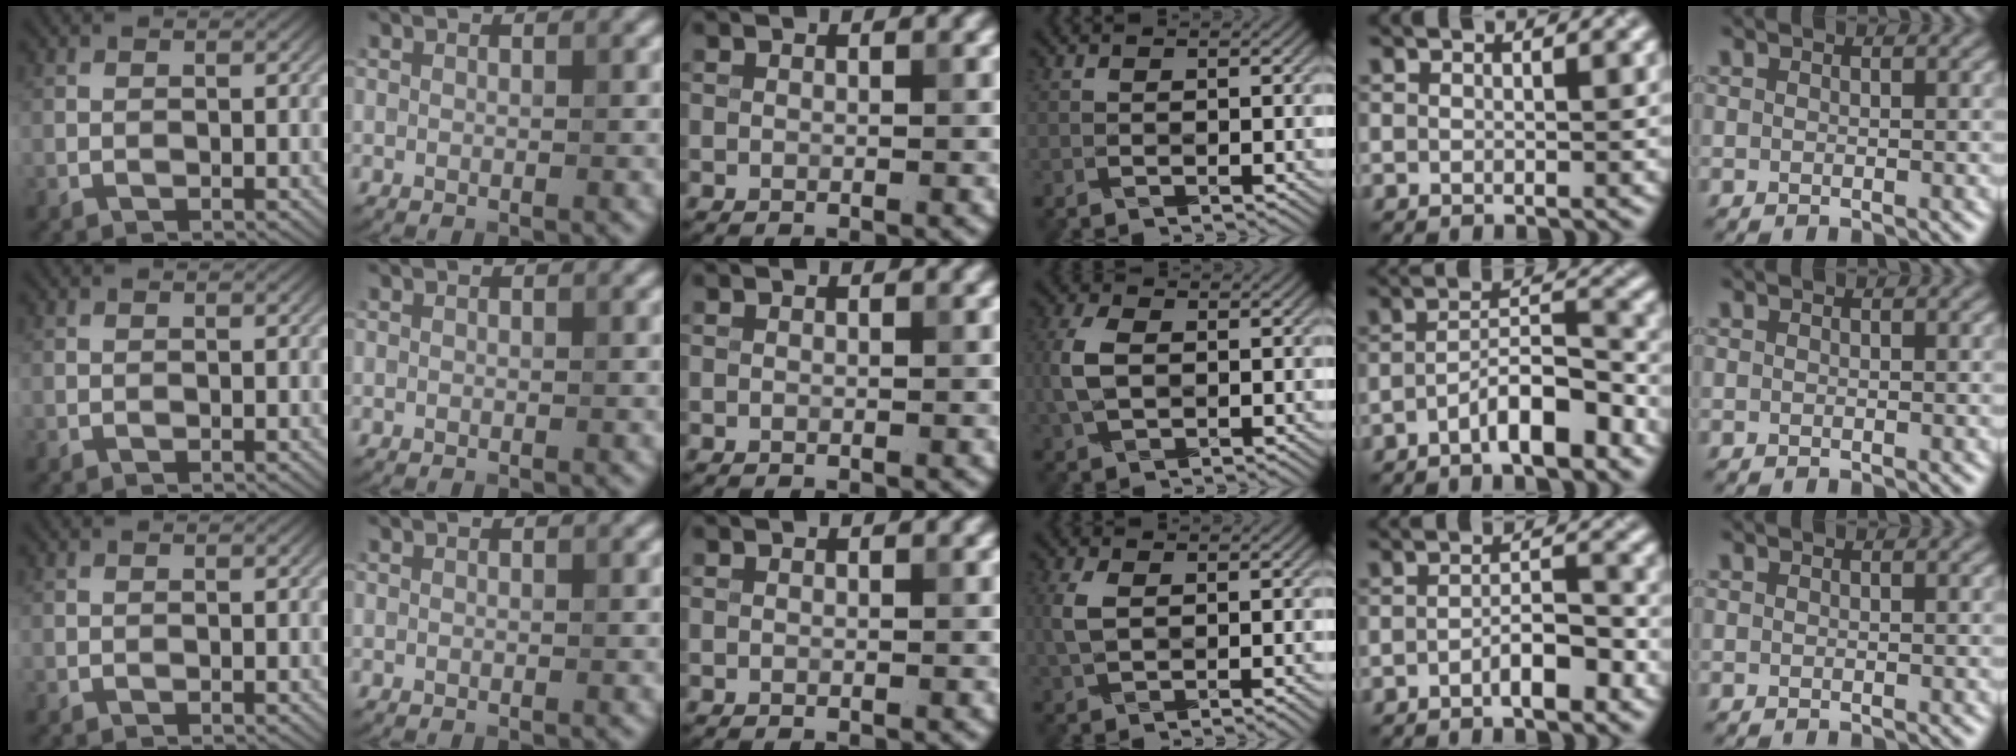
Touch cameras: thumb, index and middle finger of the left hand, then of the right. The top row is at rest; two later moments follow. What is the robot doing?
{"motion": "fold", "object": "apron"}